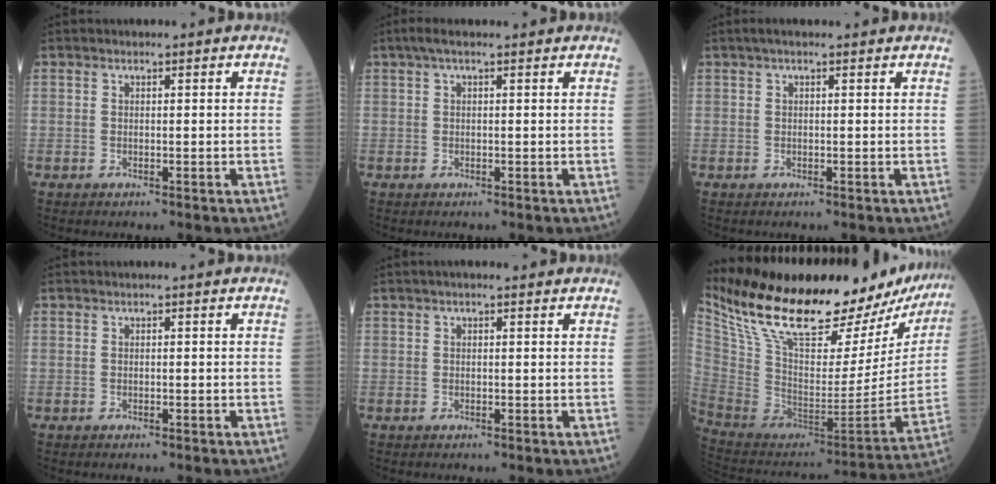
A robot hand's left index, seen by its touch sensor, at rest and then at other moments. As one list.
[{"total": 4.7, "force": [3.5, 0.9, 3.0], "torque": [-0.050, 0.037, 0.055]}, {"total": 3.3, "force": [2.4, 0.6, 2.1], "torque": [-0.031, 0.027, 0.035]}, {"total": 0.0}, {"total": 1.6, "force": [1.1, 0.4, 1.1], "torque": [-0.016, 0.014, 0.012]}, {"total": 33.6, "force": [27.3, 9.2, 17.2], "torque": [-0.302, -0.048, 0.398]}]